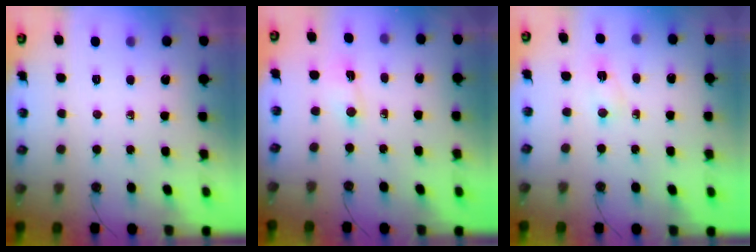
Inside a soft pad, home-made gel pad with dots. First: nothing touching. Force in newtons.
{"total": 2.8, "press": 1.9, "slide": 2.1}
{"total": 2.5, "press": 2.4, "slide": 0.5}